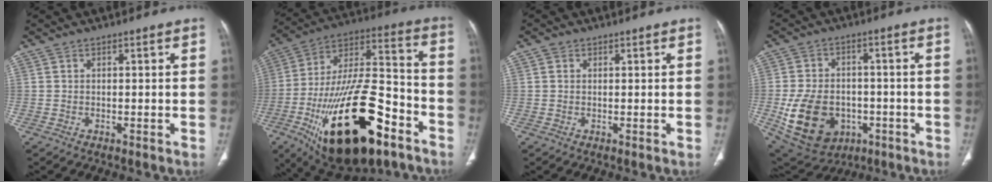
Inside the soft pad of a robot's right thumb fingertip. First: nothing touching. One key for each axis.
{"total": 32.4, "fx": -15.0, "fy": 13.8, "fz": 25.2, "tx": -0.443, "ty": 0.060, "tz": -0.237}
{"total": 1.1, "fx": 0.4, "fy": 0.9, "fz": 0.4, "tx": -0.002, "ty": 0.001, "tz": 0.006}
{"total": 16.4, "fx": -4.2, "fy": 12.2, "fz": 10.2, "tx": -0.175, "ty": 0.013, "tz": -0.046}